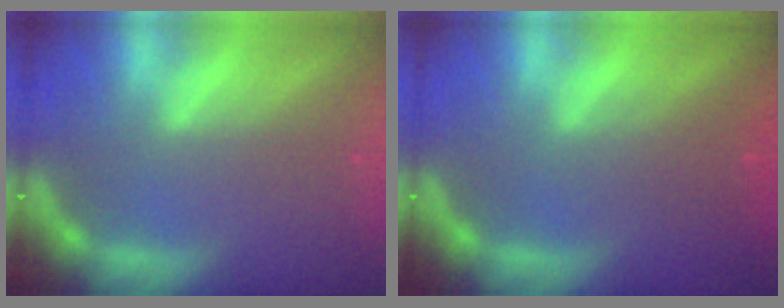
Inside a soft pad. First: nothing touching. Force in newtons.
{"total": 2.5}